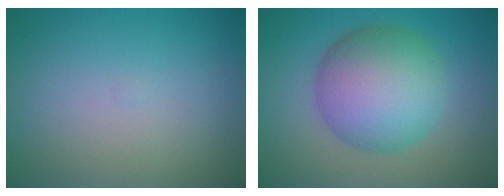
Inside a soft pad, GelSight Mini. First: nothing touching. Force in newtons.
{"total": 9.0, "press": 9.0, "slide": 0.0}